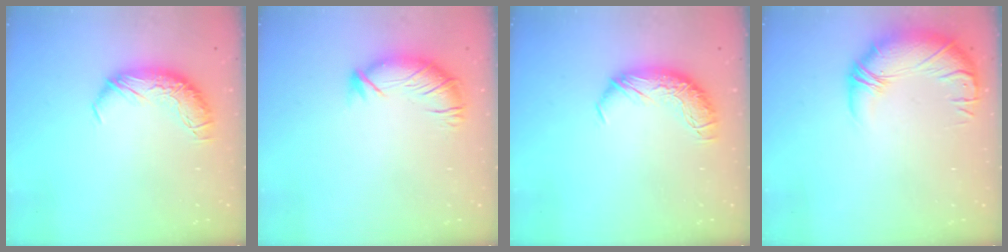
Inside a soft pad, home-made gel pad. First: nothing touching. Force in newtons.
{"total": 2.8, "press": 2.0, "slide": 2.0}
{"total": 0.0}
{"total": 3.3, "press": 0.7, "slide": 3.2}